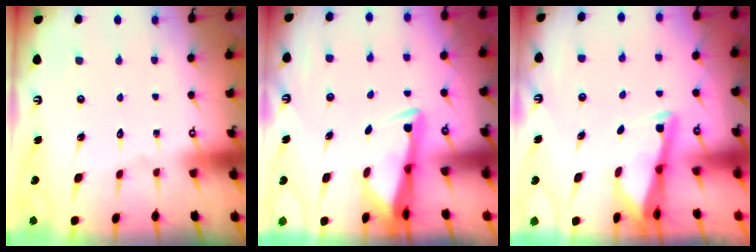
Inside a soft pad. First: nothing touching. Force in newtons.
{"total": 3.0, "press": 2.8, "slide": 0.9}
{"total": 2.5, "press": 2.5, "slide": 0.2}